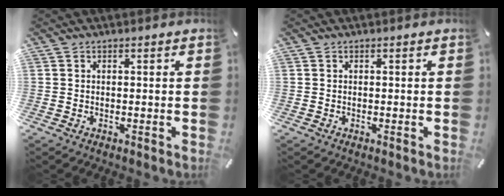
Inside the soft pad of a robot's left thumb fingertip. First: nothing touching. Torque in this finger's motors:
{"motor_torque": [0.00, 0.00, -0.05, 0.05, 0.00]}